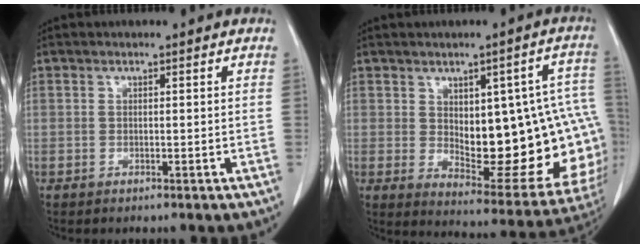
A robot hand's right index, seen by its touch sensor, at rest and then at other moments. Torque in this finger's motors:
{"motor_torque": [1.70, 0.16, 0.33, 0.08]}